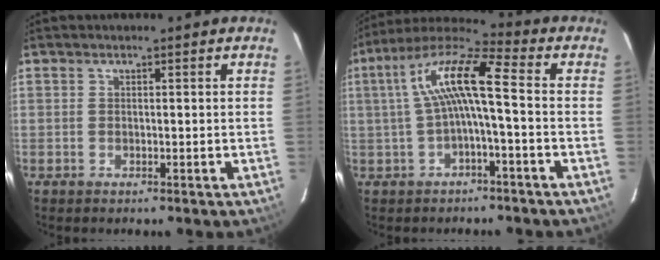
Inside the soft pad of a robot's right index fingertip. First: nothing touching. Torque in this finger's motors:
{"motor_torque": [0.94, -0.52, 0.79, 0.21]}